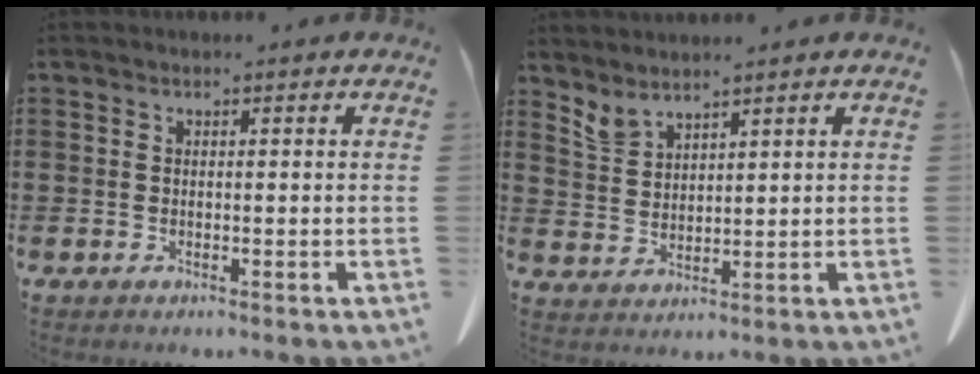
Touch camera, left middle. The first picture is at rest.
{"total": 3.0, "force": [2.9, 0.4, 0.7], "torque": [-0.023, -0.005, 0.055]}